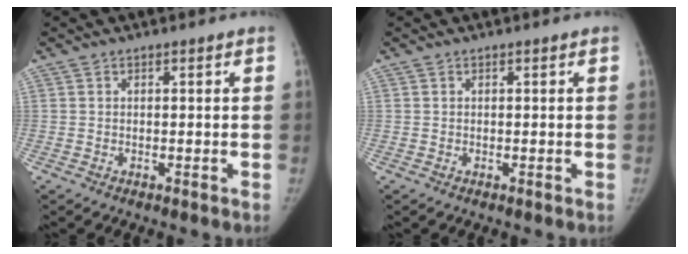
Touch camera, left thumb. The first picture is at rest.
{"total": 0.0}